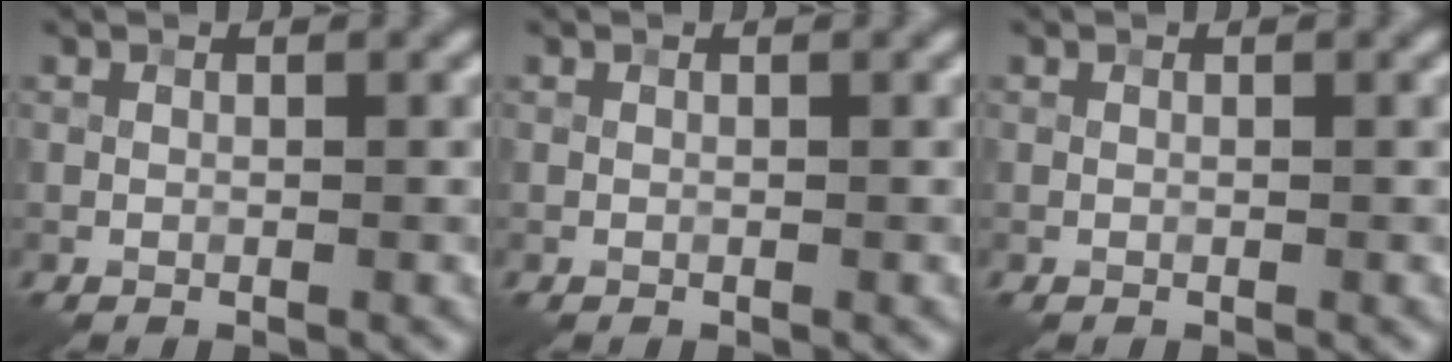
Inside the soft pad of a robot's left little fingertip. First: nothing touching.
{"total": 0.0}
{"total": 0.0}